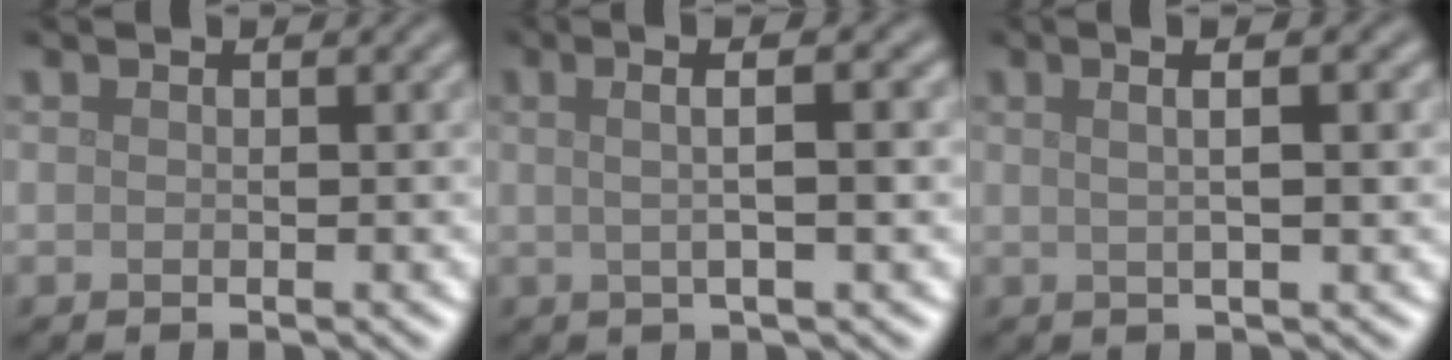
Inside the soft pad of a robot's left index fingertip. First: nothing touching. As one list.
[{"total": 4.9, "force": [1.0, 1.5, 4.6], "torque": [-0.058, 0.012, -0.003]}, {"total": 4.3, "force": [1.4, 1.5, 3.7], "torque": [-0.036, 0.014, -0.002]}]